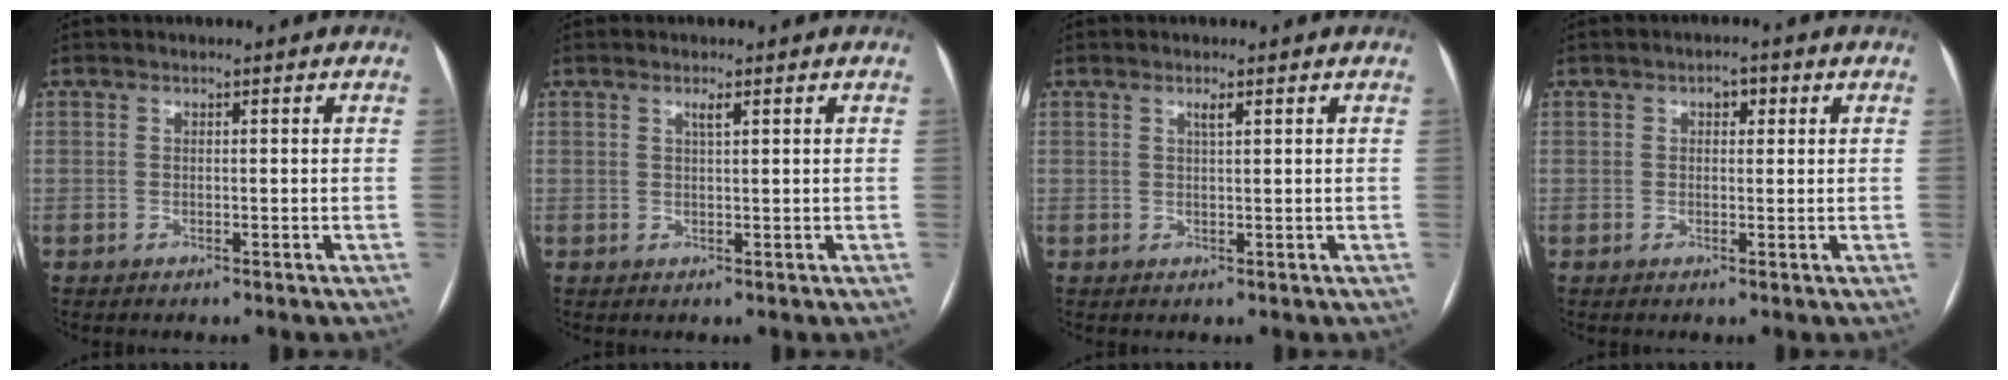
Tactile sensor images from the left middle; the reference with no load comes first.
{"total": 1.2, "force": [0.6, 0.0, 1.0], "torque": [-0.020, 0.001, 0.011]}
{"total": 1.1, "force": [0.6, 0.0, 1.0], "torque": [-0.019, 0.001, 0.011]}
{"total": 1.9, "force": [0.7, 1.1, 1.4], "torque": [-0.020, 0.012, 0.010]}